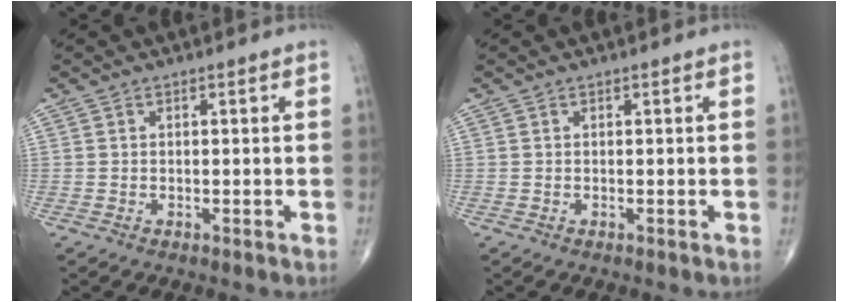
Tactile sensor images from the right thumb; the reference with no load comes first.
{"total": 0.0}